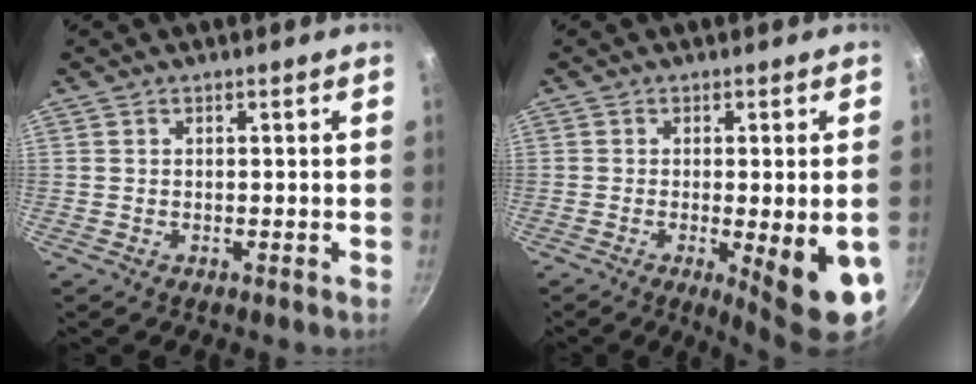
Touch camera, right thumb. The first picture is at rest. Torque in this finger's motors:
{"motor_torque": [-0.16, 0.72, 0.78, -0.33, 0.08]}